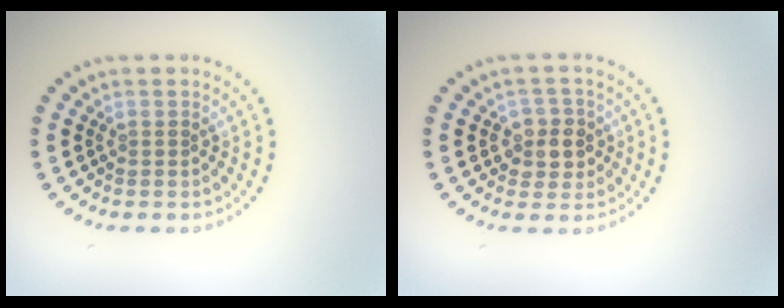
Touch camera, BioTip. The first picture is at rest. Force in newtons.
{"total": 2.7, "press": 2.5, "slide": 1.0}